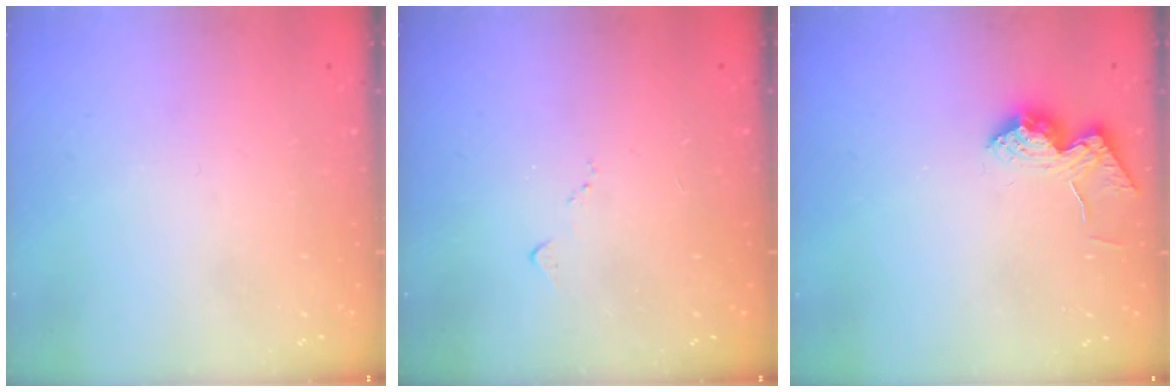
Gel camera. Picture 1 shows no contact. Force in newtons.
{"total": 6.2, "press": 6.1, "slide": 0.8}
{"total": 14.1, "press": 14.1, "slide": 0.6}